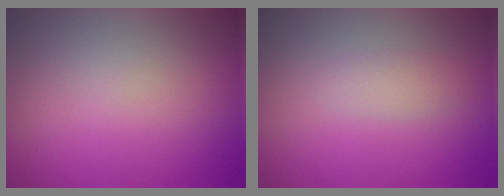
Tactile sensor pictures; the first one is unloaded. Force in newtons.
{"total": 1.3, "press": 1.3, "slide": 0.0}